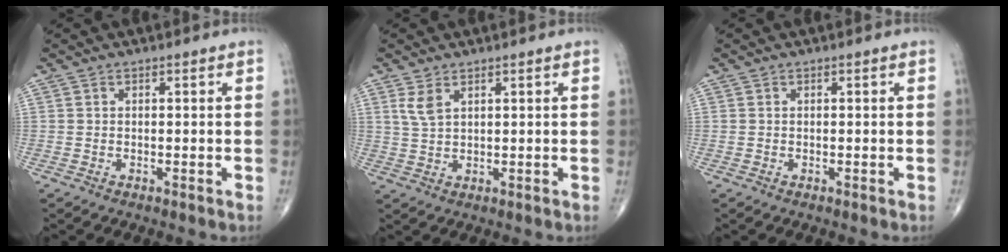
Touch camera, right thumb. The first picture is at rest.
{"total": 3.2, "force": [1.7, 1.4, 2.2], "torque": [-0.047, -0.003, 0.042]}
{"total": 0.0}